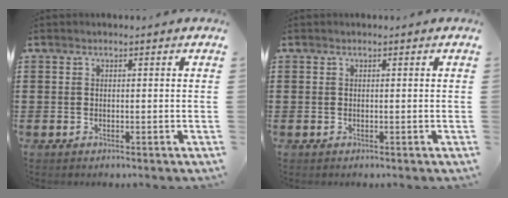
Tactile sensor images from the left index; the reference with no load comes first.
{"total": 0.0}